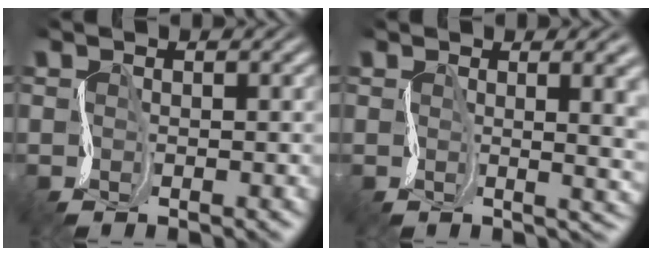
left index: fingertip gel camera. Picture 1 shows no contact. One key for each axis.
{"total": 7.6, "fx": 1.1, "fy": 3.6, "fz": 6.6, "tx": -0.050, "ty": 0.003, "tz": 0.017}